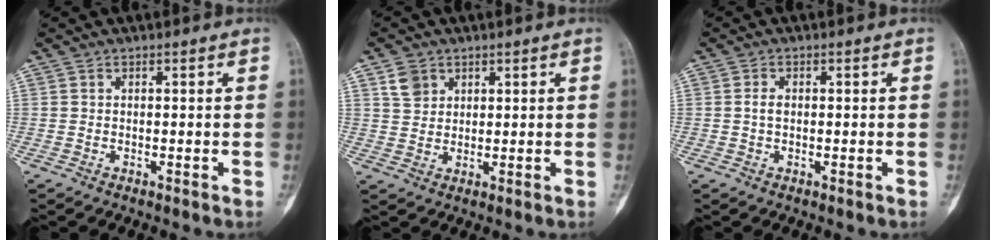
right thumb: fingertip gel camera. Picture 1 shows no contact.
{"total": 4.2, "force": [2.2, 3.2, 1.5], "torque": [-0.015, -0.009, 0.046]}
{"total": 1.6, "force": [0.0, 1.0, 1.2], "torque": [-0.021, 0.003, -0.003]}